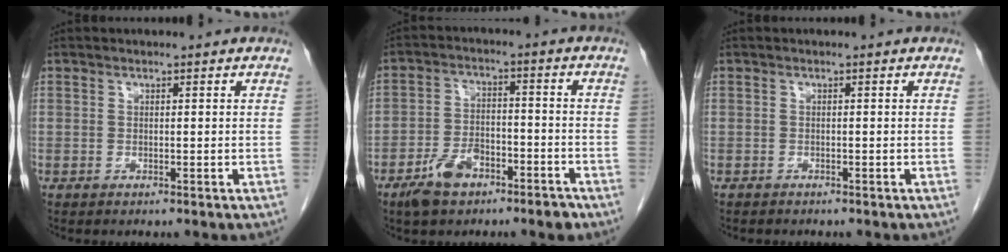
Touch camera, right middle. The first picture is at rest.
{"total": 7.6, "force": [-5.0, 3.5, 4.5], "torque": [-0.090, 0.009, -0.084]}
{"total": 1.5, "force": [-1.3, 0.6, 0.4], "torque": [-0.014, -0.002, -0.017]}